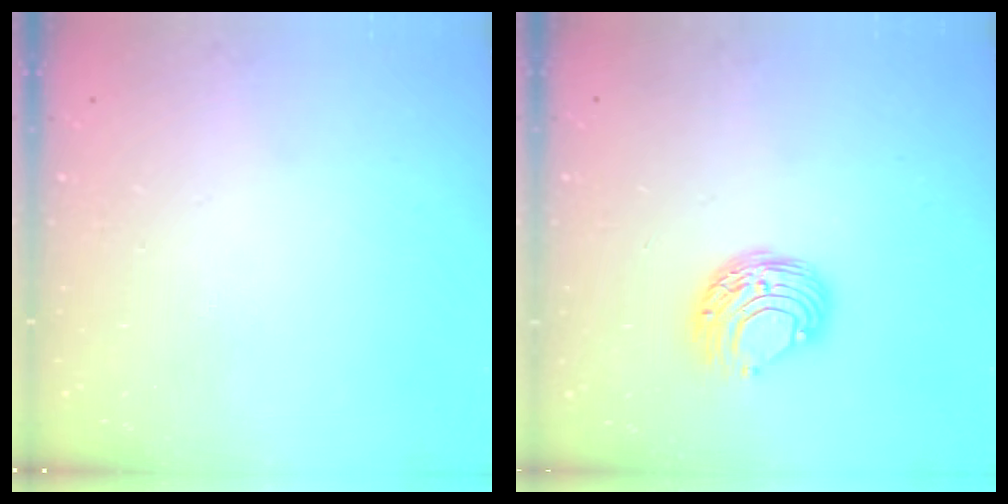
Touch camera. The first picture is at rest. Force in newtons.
{"total": 8.5, "press": 8.5, "slide": 0.4}